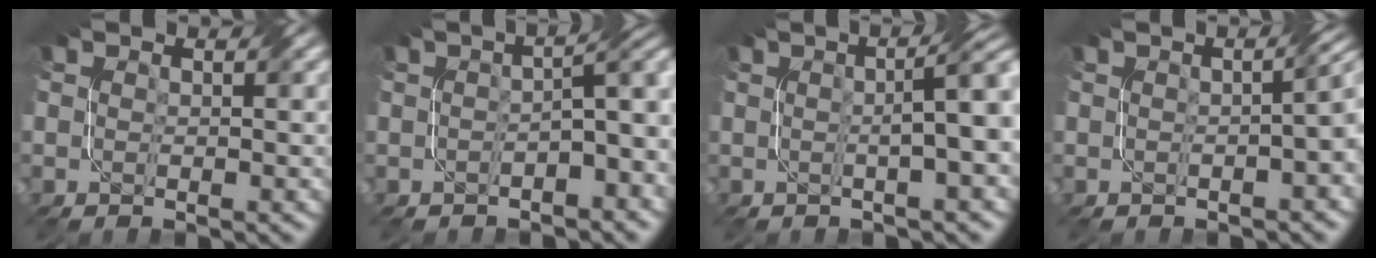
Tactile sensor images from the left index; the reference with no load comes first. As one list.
[{"total": 5.3, "force": [-0.7, 1.6, 5.0], "torque": [-0.059, 0.013, -0.012]}, {"total": 5.9, "force": [0.7, 1.5, 5.7], "torque": [-0.052, 0.024, 0.004]}, {"total": 5.3, "force": [-0.2, 2.5, 4.7], "torque": [-0.018, 0.011, -0.006]}]